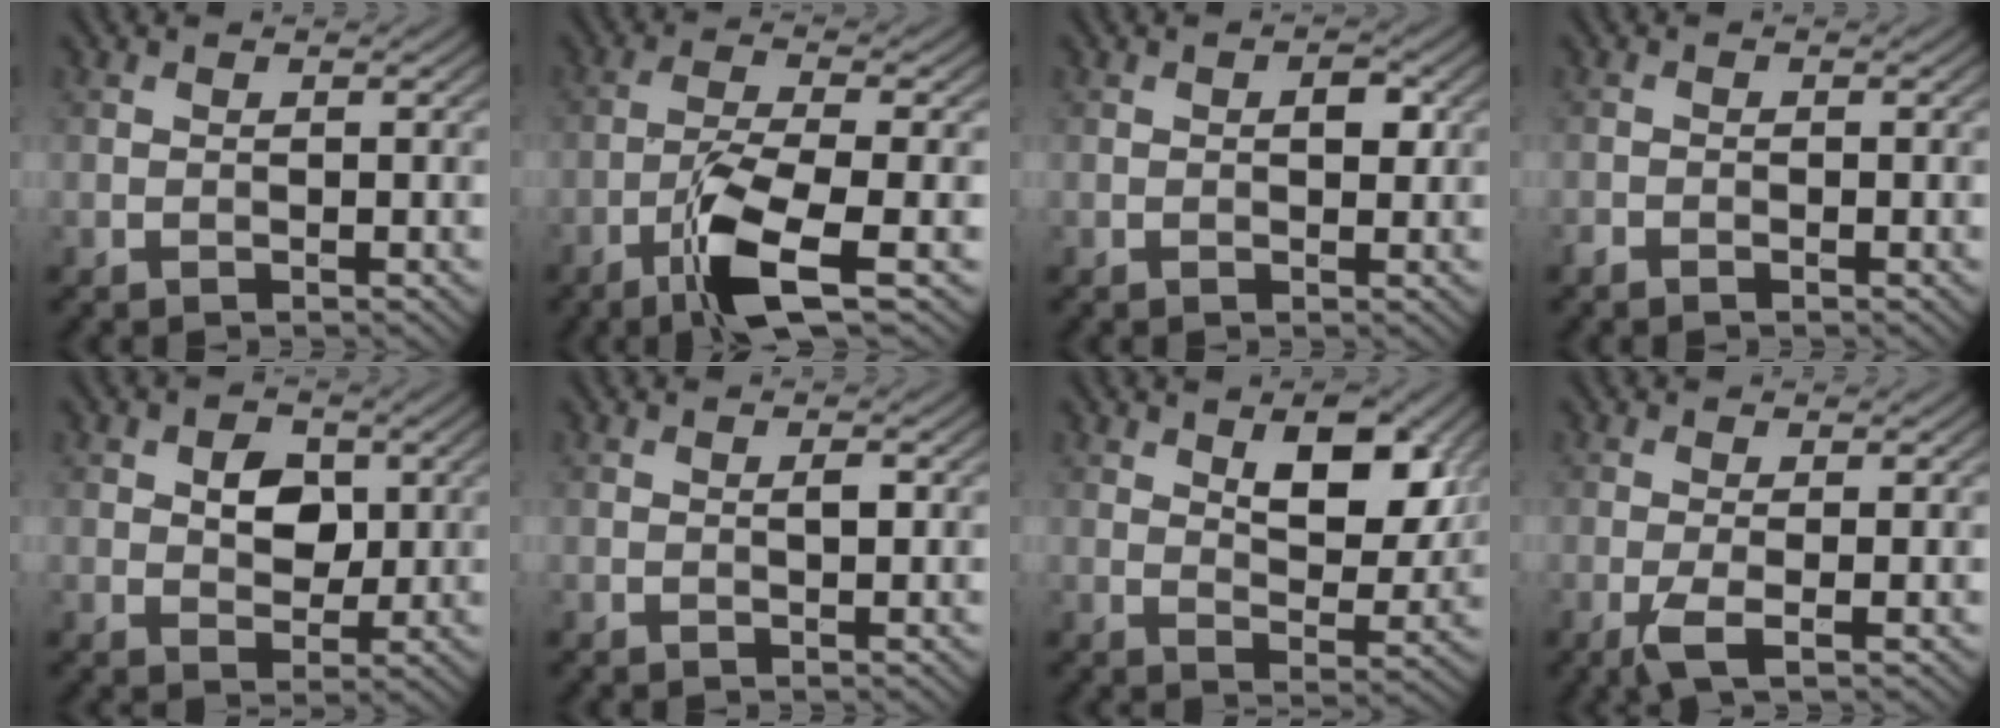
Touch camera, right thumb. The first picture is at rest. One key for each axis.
{"total": 8.2, "fx": -4.0, "fy": 1.6, "fz": 6.9, "tx": -0.136, "ty": 0.003, "tz": -0.088}
{"total": 1.9, "fx": 0.3, "fy": 1.1, "fz": 1.6, "tx": -0.020, "ty": -0.001, "tz": 0.003}
{"total": 0.8, "fx": -0.6, "fy": 0.2, "fz": 0.4, "tx": -0.009, "ty": -0.001, "tz": -0.013}
{"total": 4.8, "fx": 1.0, "fy": 3.4, "fz": 3.2, "tx": -0.054, "ty": -0.002, "tz": 0.009}
{"total": 0.9, "fx": 0.2, "fy": 0.3, "fz": 0.9, "tx": -0.015, "ty": -0.001, "tz": 0.001}
{"total": 9.3, "fx": 3.7, "fy": 4.6, "fz": 7.1, "tx": -0.110, "ty": -0.007, "tz": 0.064}
{"total": 2.8, "fx": -1.0, "fy": 0.4, "fz": 2.6, "tx": -0.060, "ty": 0.001, "tz": -0.025}